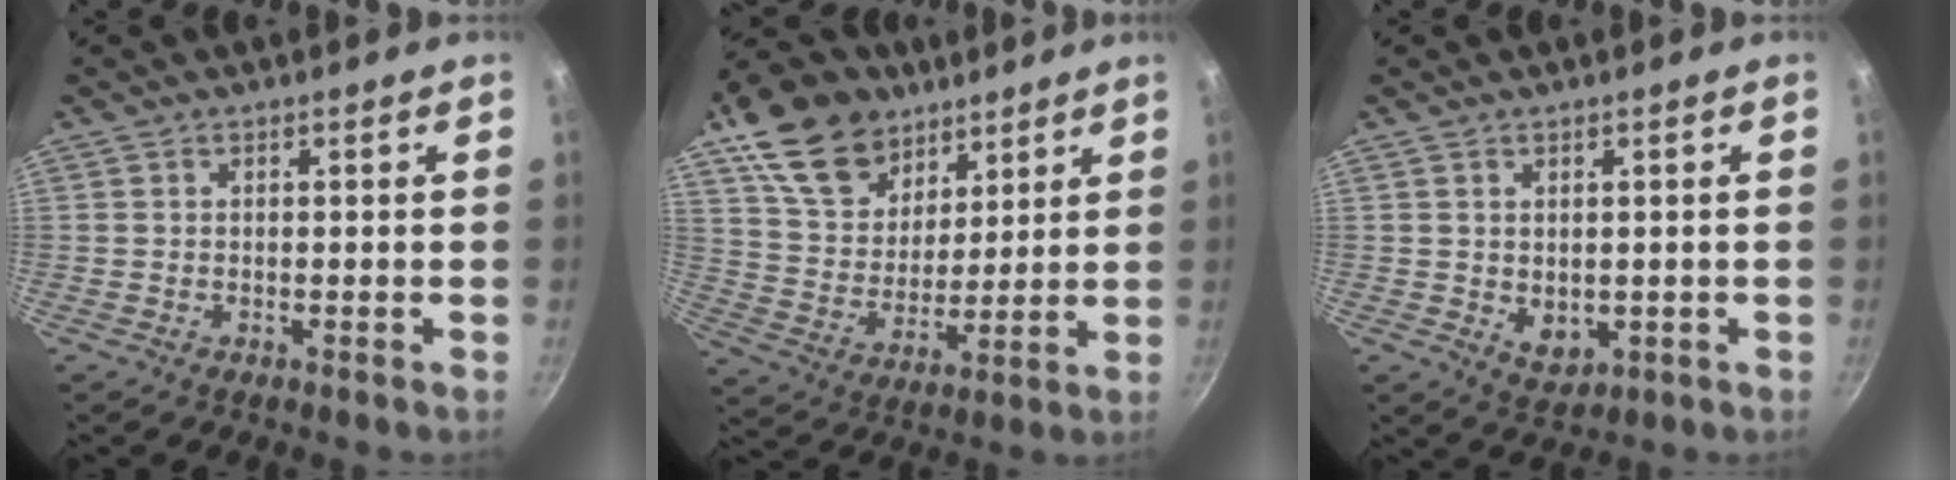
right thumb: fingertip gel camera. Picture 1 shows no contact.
{"total": 18.9, "force": [11.1, 12.5, 8.8], "torque": [-0.126, -0.041, 0.207]}
{"total": 4.2, "force": [0.1, 3.1, 2.8], "torque": [-0.036, -0.011, 0.013]}